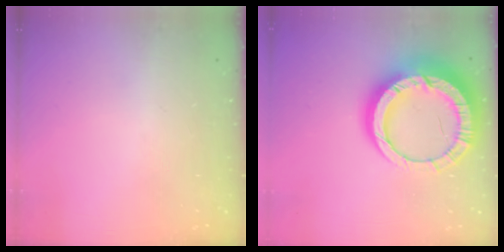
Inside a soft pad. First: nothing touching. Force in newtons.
{"total": 20.6, "press": 20.5, "slide": 1.9}